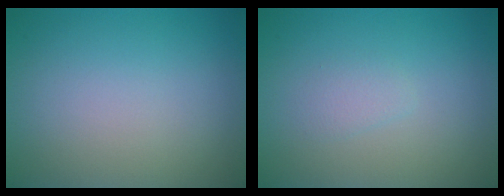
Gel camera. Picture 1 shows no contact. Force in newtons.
{"total": 0.9, "press": 0.9, "slide": 0.0}